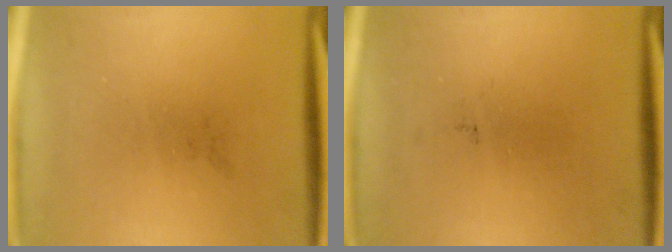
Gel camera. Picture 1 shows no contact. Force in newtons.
{"total": 0.0}